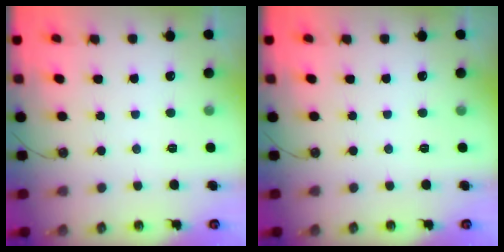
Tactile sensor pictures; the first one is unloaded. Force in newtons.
{"total": 0.0}